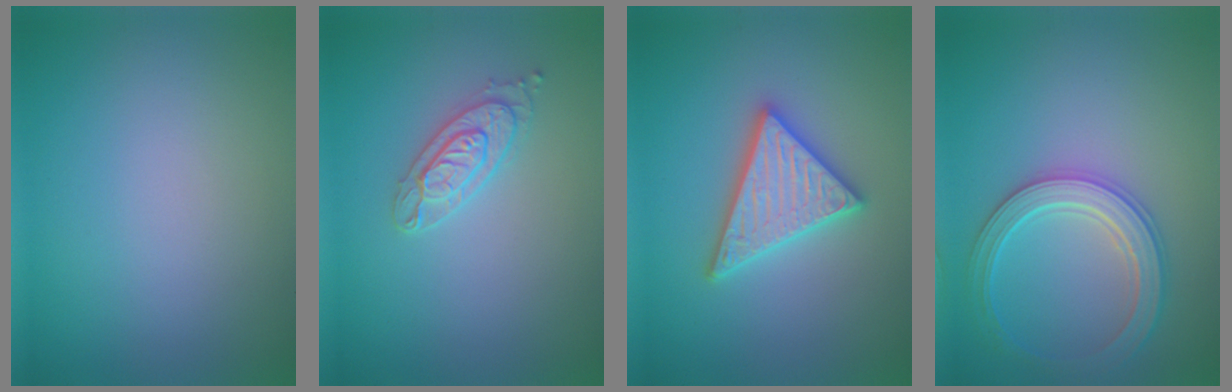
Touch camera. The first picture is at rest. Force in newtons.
{"total": 2.5, "press": 2.4, "slide": 0.6}
{"total": 5.0, "press": 5.0, "slide": 0.6}
{"total": 4.1, "press": 4.0, "slide": 1.1}